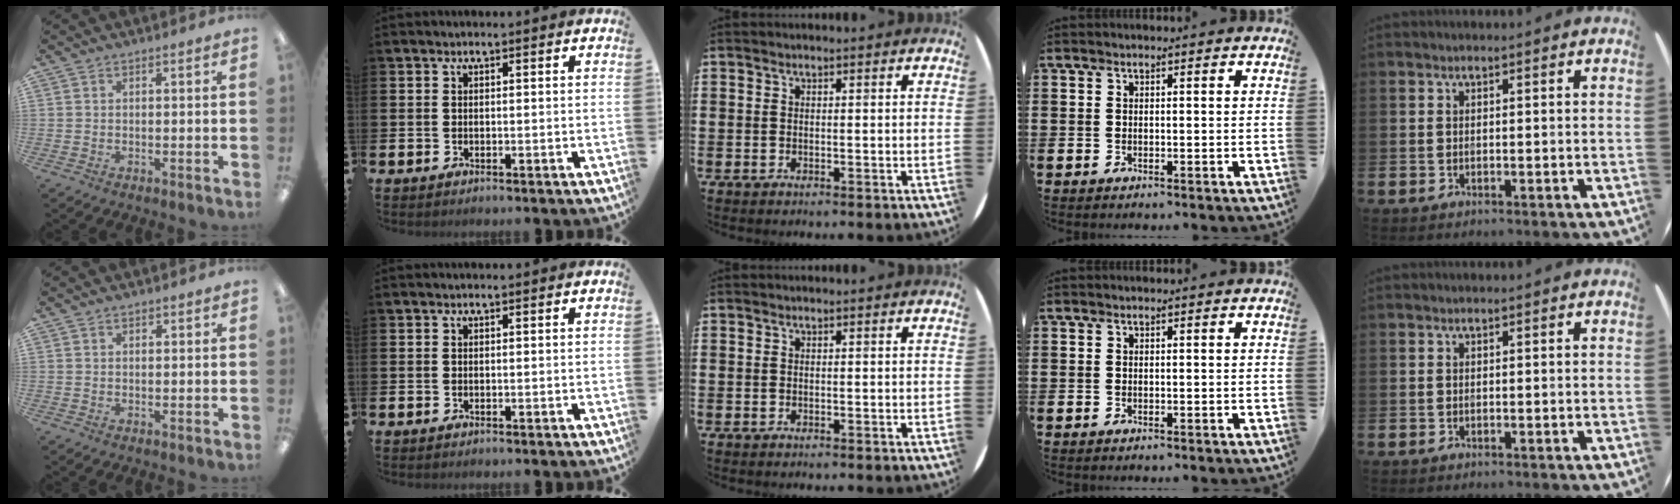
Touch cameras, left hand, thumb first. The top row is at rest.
{"thumb": {"total": 1.2, "force": [0.6, 0.7, 0.7], "torque": [-0.008, -0.001, 0.010]}}